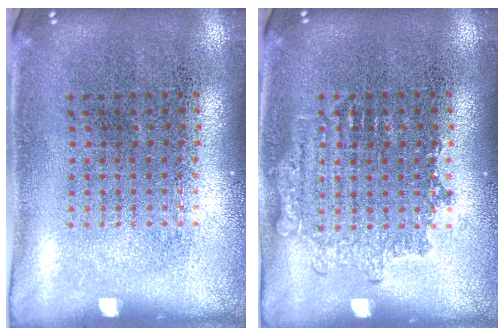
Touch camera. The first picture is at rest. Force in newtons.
{"total": 1.7, "press": 1.6, "slide": 0.3}